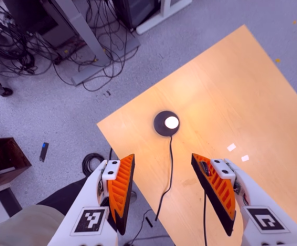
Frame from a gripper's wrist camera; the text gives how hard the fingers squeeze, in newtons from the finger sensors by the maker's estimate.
{"total": 0.0}